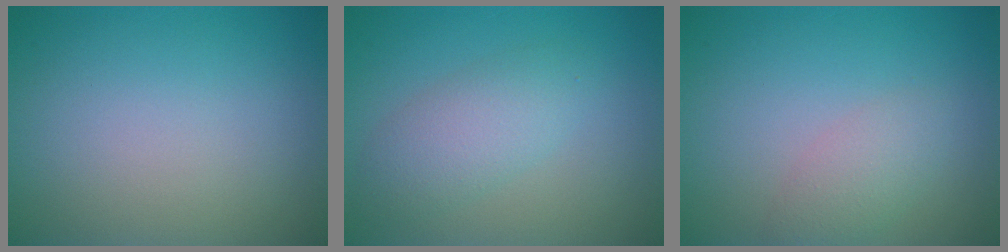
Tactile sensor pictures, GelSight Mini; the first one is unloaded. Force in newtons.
{"total": 3.4, "press": 3.4, "slide": 0.2}
{"total": 2.1, "press": 2.1, "slide": 0.1}